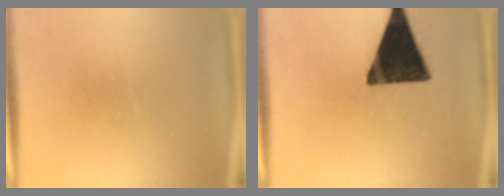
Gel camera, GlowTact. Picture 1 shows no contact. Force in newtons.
{"total": 16.0}